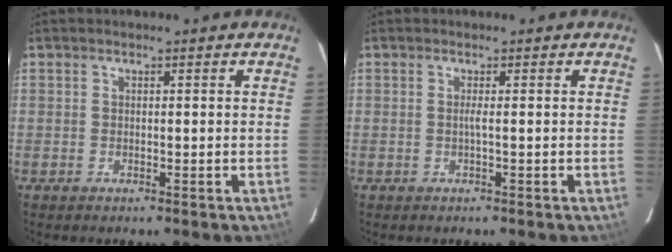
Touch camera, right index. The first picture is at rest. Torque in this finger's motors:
{"motor_torque": [0.11, 0.19, 0.09, 0.03]}